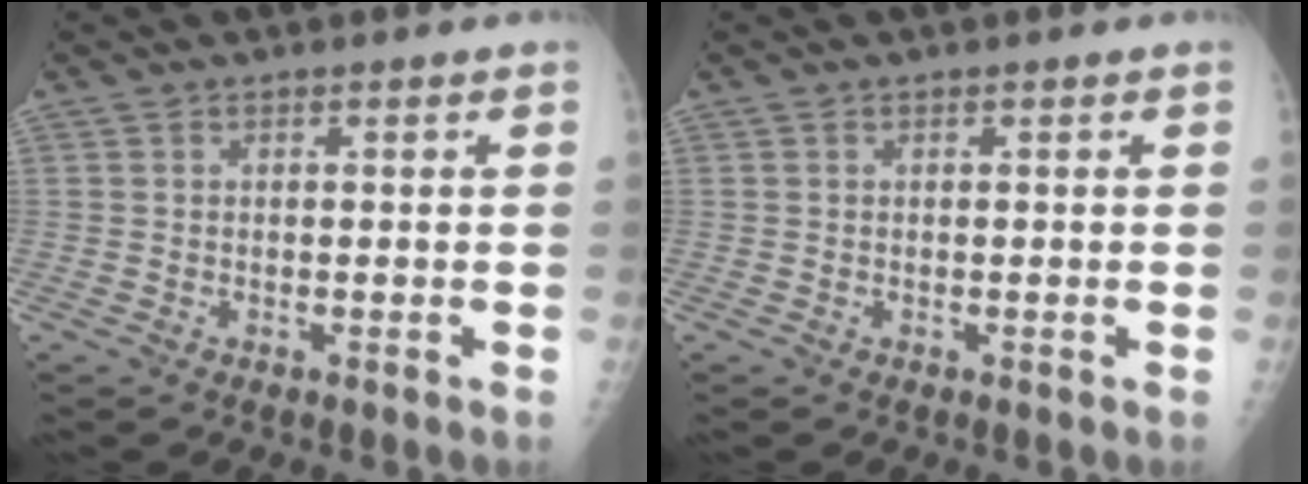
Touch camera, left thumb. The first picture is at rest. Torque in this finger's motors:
{"motor_torque": [-0.16, -0.03, -0.15, -0.03, 0.00]}